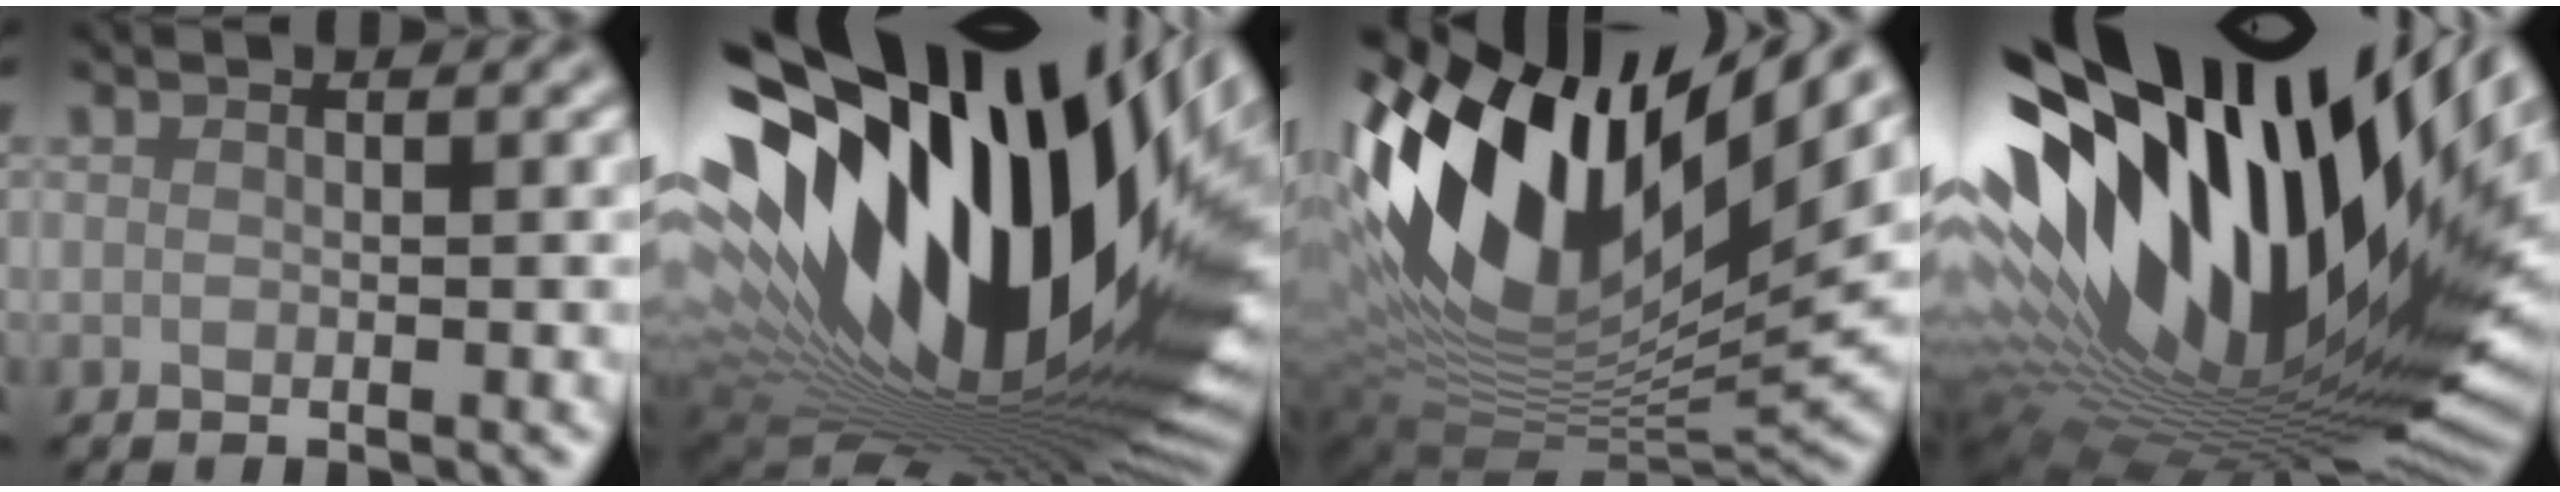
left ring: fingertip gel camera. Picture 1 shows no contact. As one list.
[{"total": 21.2, "force": [5.8, 9.7, 17.9], "torque": [-0.298, -0.006, 0.102]}, {"total": 17.0, "force": [5.6, 7.3, 14.4], "torque": [-0.267, 0.016, 0.095]}, {"total": 20.5, "force": [6.6, 8.3, 17.6], "torque": [-0.302, -0.010, 0.124]}]